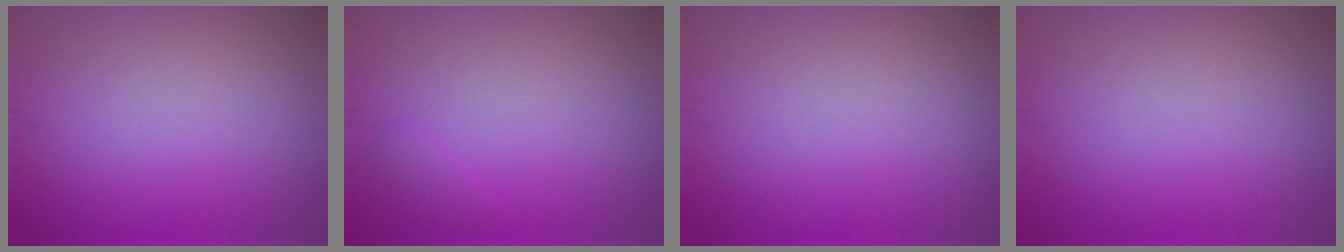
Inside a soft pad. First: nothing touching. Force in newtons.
{"total": 0.9, "press": 0.9, "slide": 0.1}
{"total": 0.0}
{"total": 0.0}